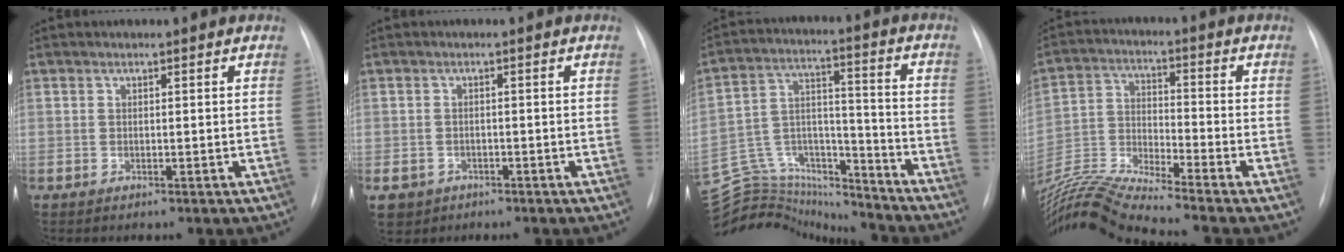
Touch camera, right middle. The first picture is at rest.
{"total": 4.4, "force": [-2.4, 3.6, 0.7], "torque": [-0.012, 0.005, -0.034]}
{"total": 21.8, "force": [-20.9, 4.7, 4.1], "torque": [-0.110, 0.038, -0.333]}
{"total": 15.1, "force": [-14.0, -2.2, 5.2], "torque": [-0.109, -0.003, -0.260]}